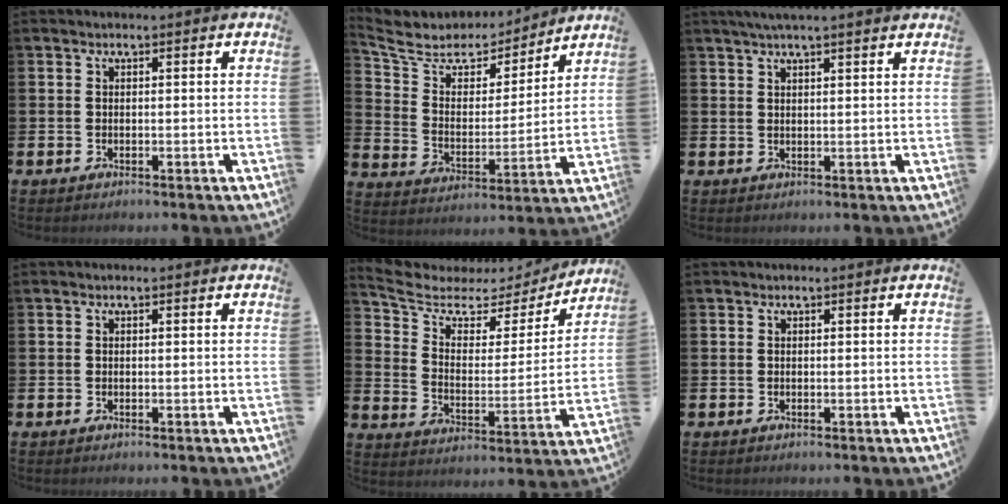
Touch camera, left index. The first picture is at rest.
{"total": 6.5, "force": [5.7, 3.1, 0.8], "torque": [-0.060, -0.046, 0.095]}
{"total": 3.0, "force": [2.6, 0.0, 1.5], "torque": [-0.029, -0.004, 0.047]}
{"total": 0.0}
{"total": 6.2, "force": [5.2, 3.0, 1.7], "torque": [-0.068, -0.042, 0.082]}
{"total": 0.0}